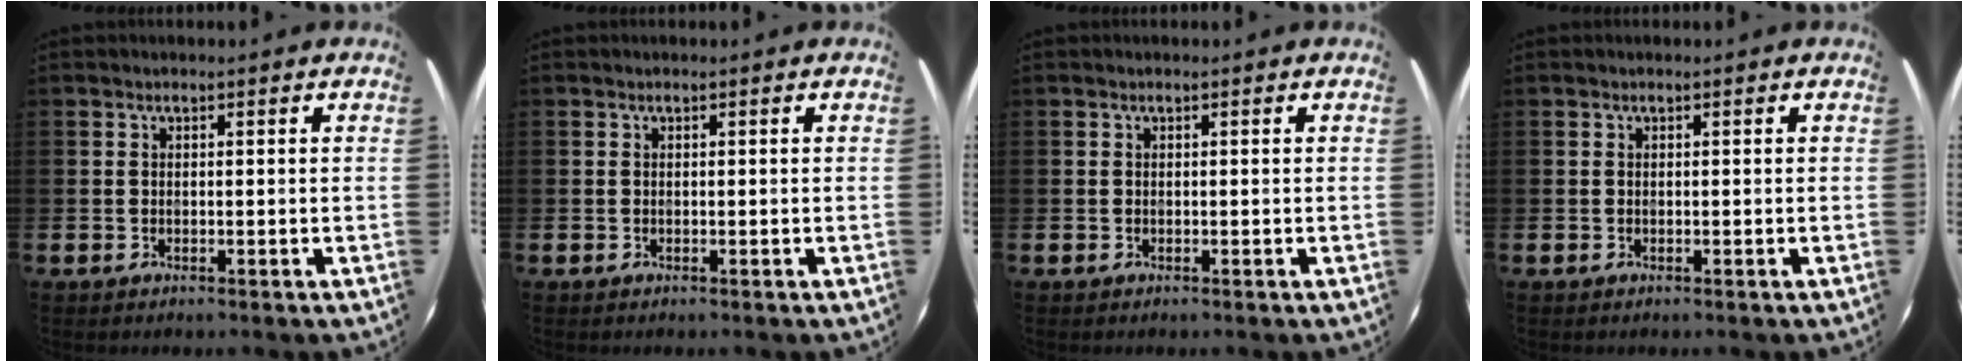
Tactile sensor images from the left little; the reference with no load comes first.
{"total": 0.0}
{"total": 0.0}
{"total": 0.0}